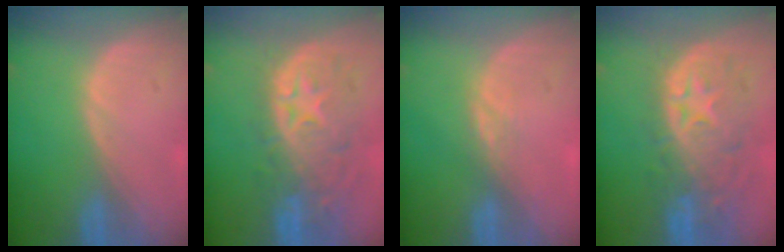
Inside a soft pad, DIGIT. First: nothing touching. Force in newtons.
{"total": 11.2, "press": 9.8, "slide": 5.3}
{"total": 1.4, "press": 1.4, "slide": 0.3}
{"total": 11.2, "press": 9.8, "slide": 5.3}